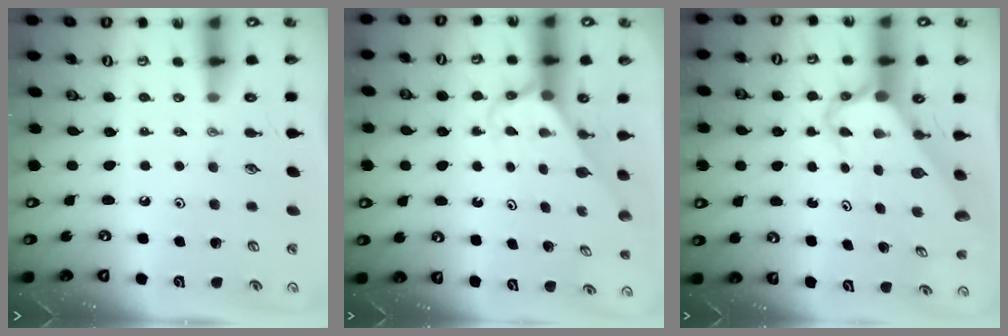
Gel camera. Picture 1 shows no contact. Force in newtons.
{"total": 2.8, "press": 2.8, "slide": 0.3}
{"total": 4.8, "press": 4.8, "slide": 0.4}